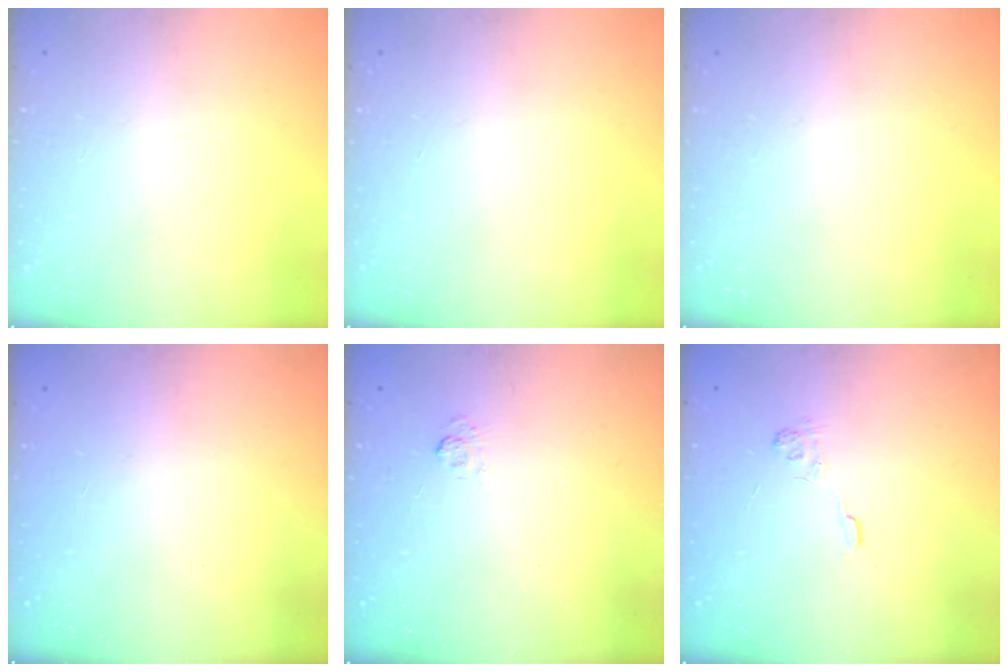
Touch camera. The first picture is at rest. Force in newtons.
{"total": 0.0}
{"total": 0.0}
{"total": 2.3, "press": 2.2, "slide": 0.8}
{"total": 1.7, "press": 1.1, "slide": 1.3}
{"total": 2.9, "press": 2.4, "slide": 1.5}